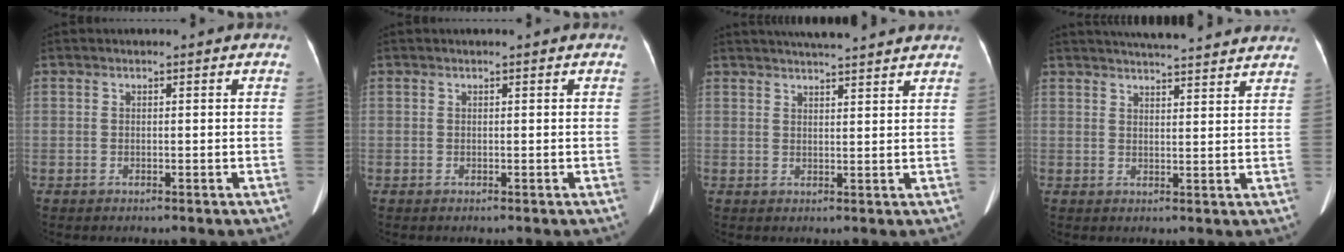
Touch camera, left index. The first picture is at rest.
{"total": 0.0}
{"total": 9.9, "force": [8.9, 0.5, 4.2], "torque": [-0.065, 0.025, 0.113]}
{"total": 14.3, "force": [13.2, 1.2, 5.3], "torque": [-0.080, 0.025, 0.167]}